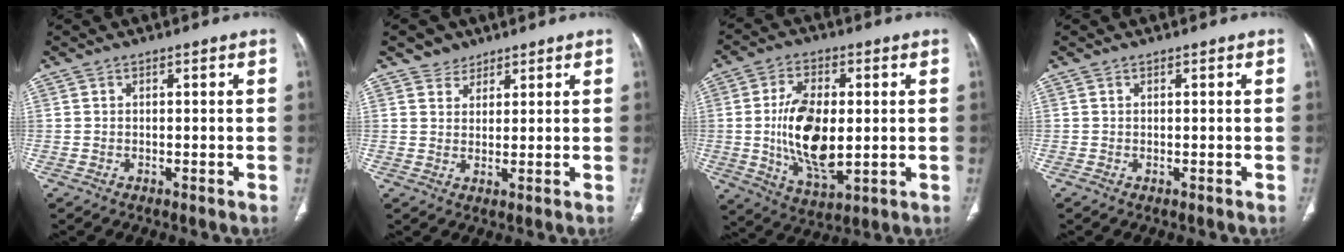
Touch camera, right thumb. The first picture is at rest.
{"total": 3.4, "force": [2.4, 2.4, 0.1], "torque": [0.019, -0.013, 0.033]}
{"total": 15.1, "force": [0.1, 7.6, 13.0], "torque": [-0.233, -0.014, 0.010]}
{"total": 0.0}